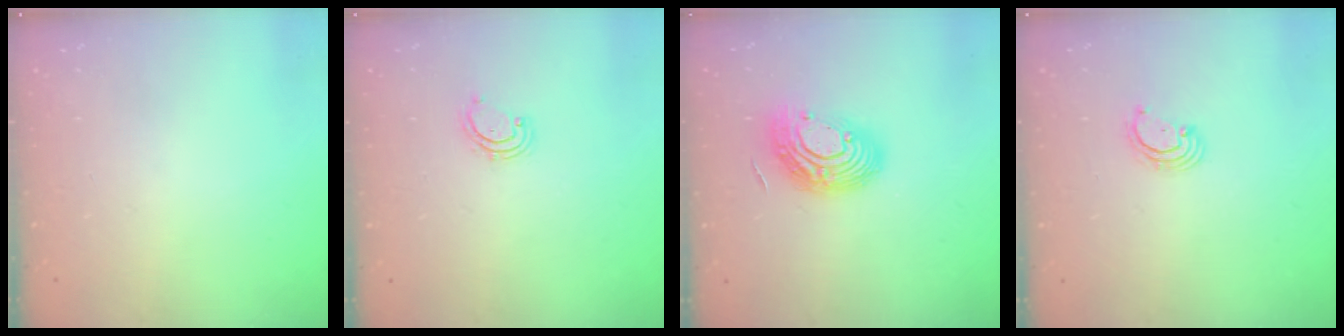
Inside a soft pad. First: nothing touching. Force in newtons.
{"total": 2.6, "press": 2.6, "slide": 0.3}
{"total": 13.3, "press": 13.3, "slide": 1.0}
{"total": 2.6, "press": 2.6, "slide": 0.3}